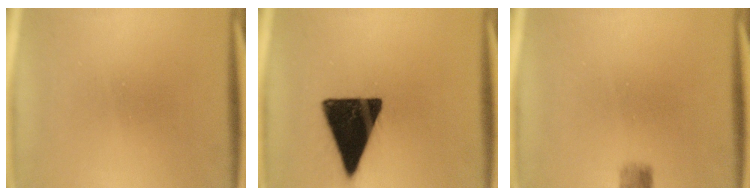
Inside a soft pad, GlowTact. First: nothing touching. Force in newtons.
{"total": 17.6}
{"total": 2.2}